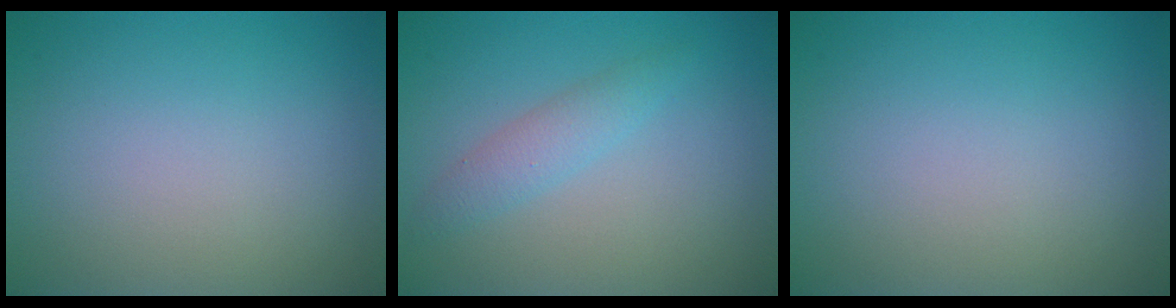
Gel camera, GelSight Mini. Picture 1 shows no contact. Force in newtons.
{"total": 2.0, "press": 2.0, "slide": 0.0}
{"total": 0.0}